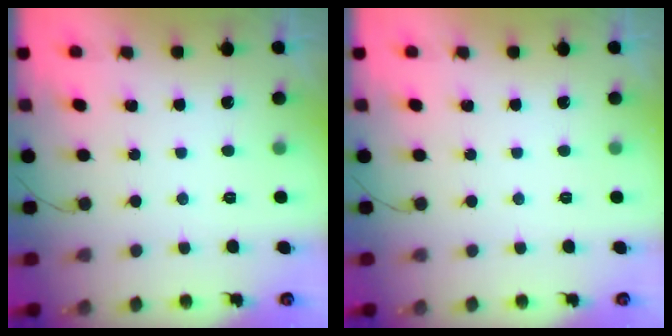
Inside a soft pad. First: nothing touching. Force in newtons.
{"total": 0.0}